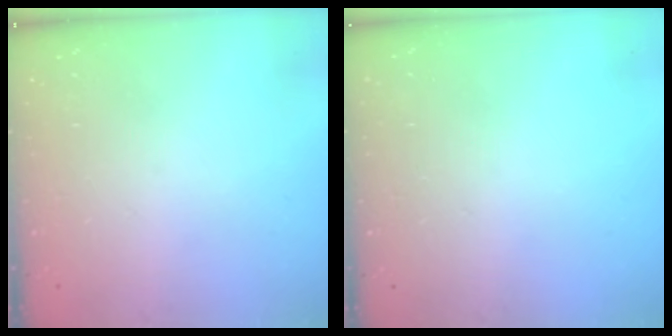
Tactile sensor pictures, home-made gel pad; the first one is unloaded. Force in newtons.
{"total": 0.0}